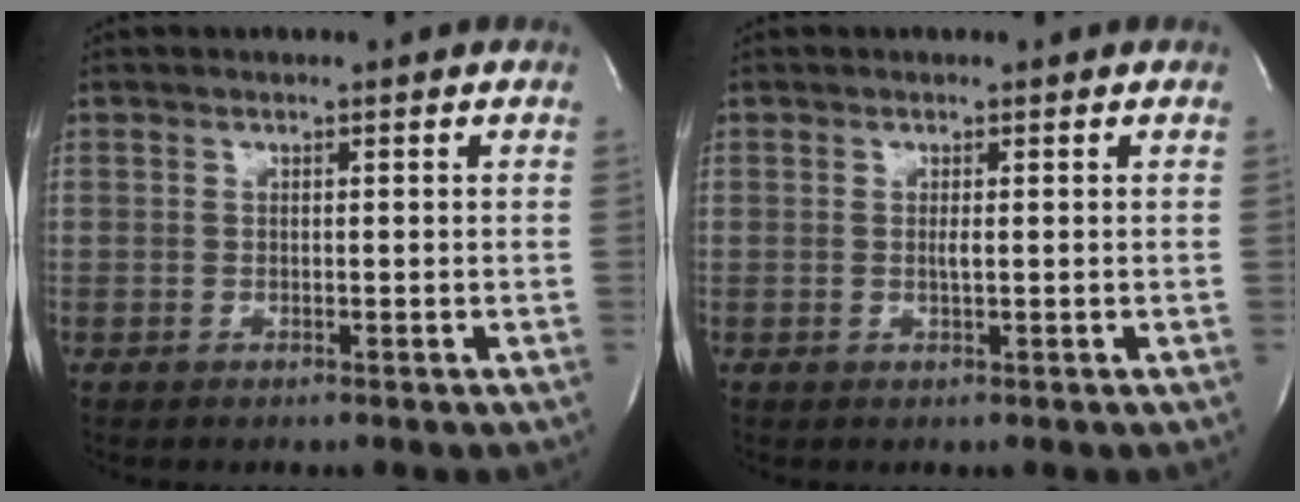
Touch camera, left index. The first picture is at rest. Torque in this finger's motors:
{"motor_torque": [0.21, 0.21, 0.06, 0.04]}